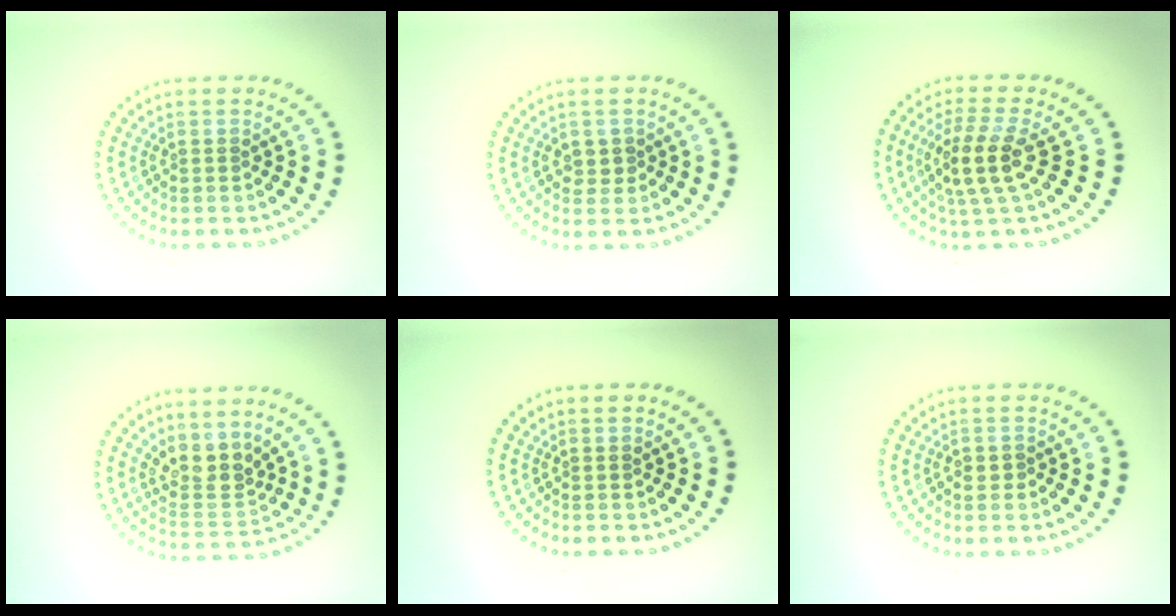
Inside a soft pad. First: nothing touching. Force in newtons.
{"total": 1.3, "press": 1.3, "slide": 0.3}
{"total": 4.3, "press": 3.7, "slide": 2.1}
{"total": 3.2, "press": 2.5, "slide": 2.0}
{"total": 0.0}
{"total": 0.7, "press": 0.6, "slide": 0.4}